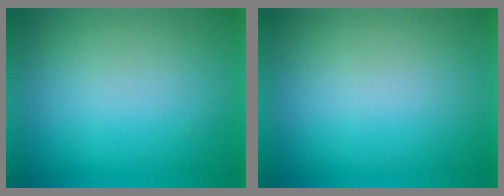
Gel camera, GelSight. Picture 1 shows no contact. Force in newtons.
{"total": 0.0}